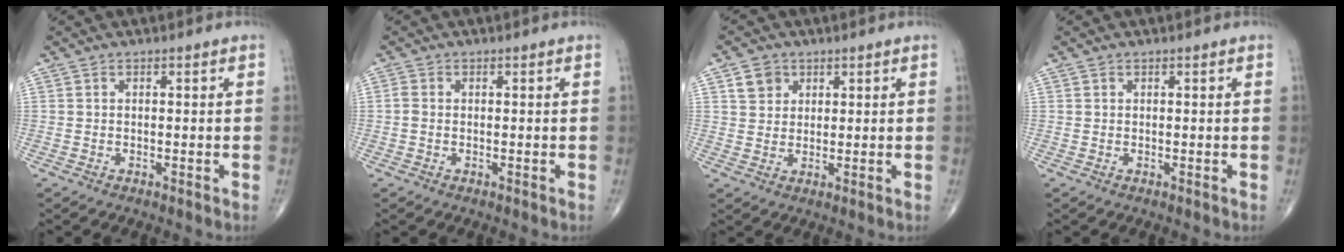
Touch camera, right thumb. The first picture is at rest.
{"total": 1.1, "force": [-0.2, 0.8, 0.7], "torque": [-0.015, -0.002, -0.006]}
{"total": 4.2, "force": [2.0, 3.5, 1.3], "torque": [-0.007, -0.007, 0.036]}
{"total": 0.0}